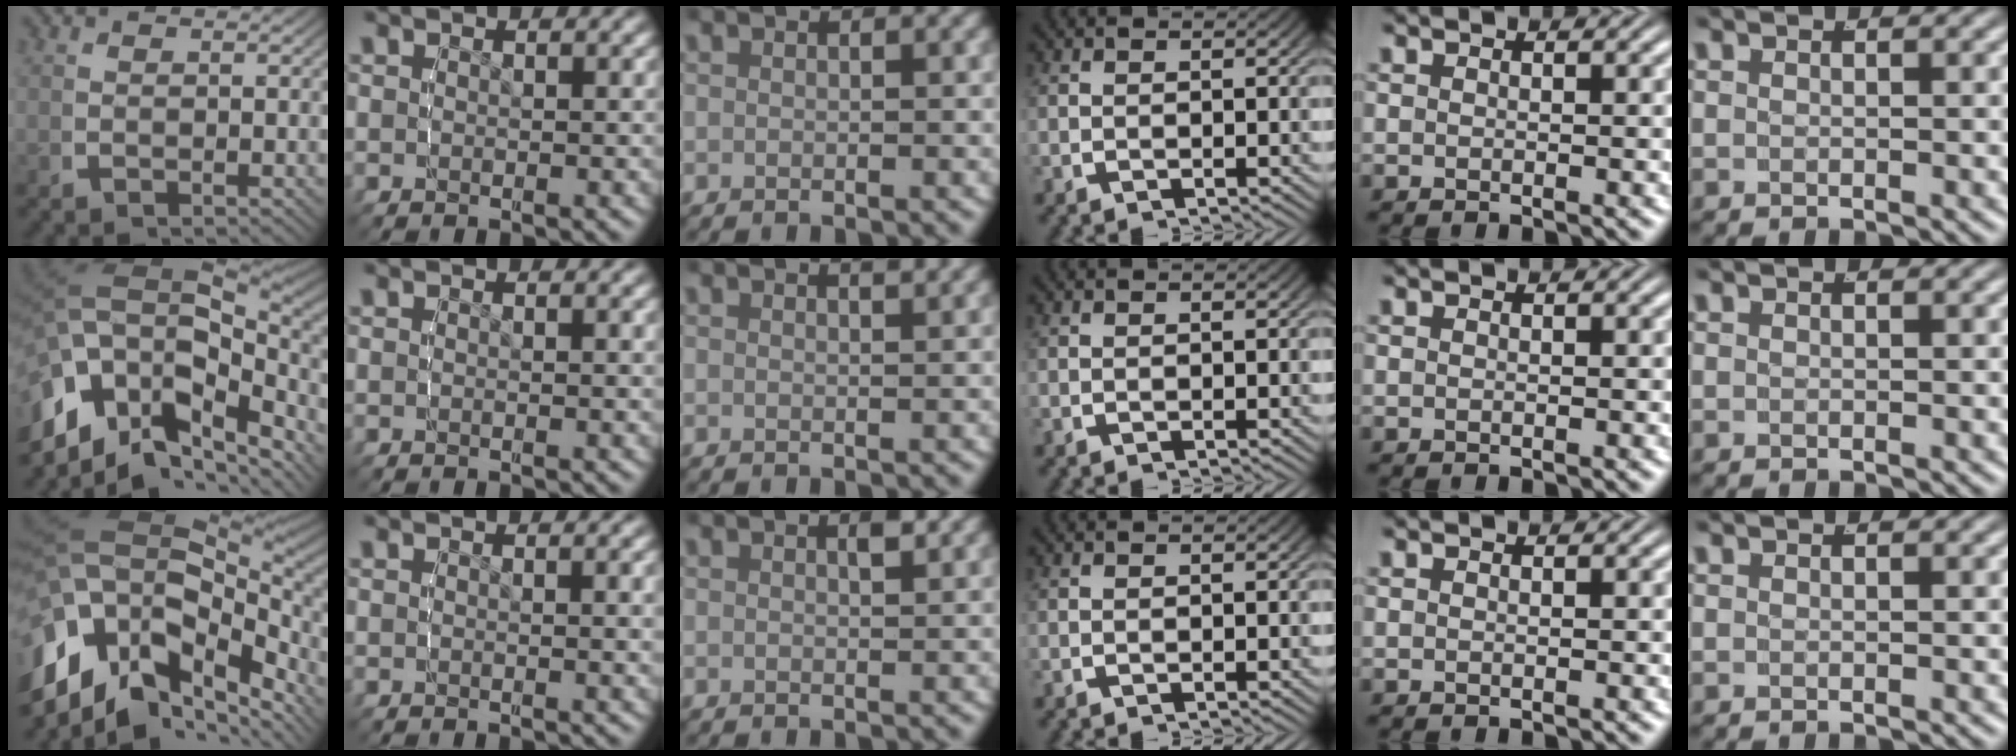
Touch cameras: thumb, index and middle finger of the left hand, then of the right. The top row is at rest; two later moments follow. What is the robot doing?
{"motion": "lift_and_place", "object": "air blower"}